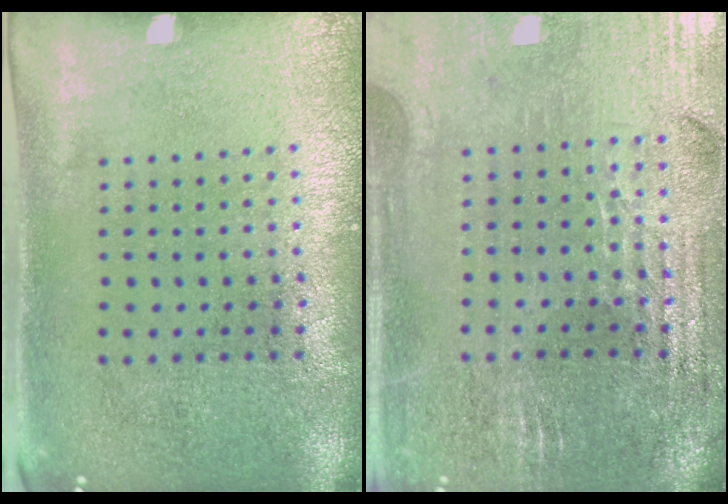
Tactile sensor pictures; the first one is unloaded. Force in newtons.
{"total": 2.9, "press": 2.8, "slide": 0.5}